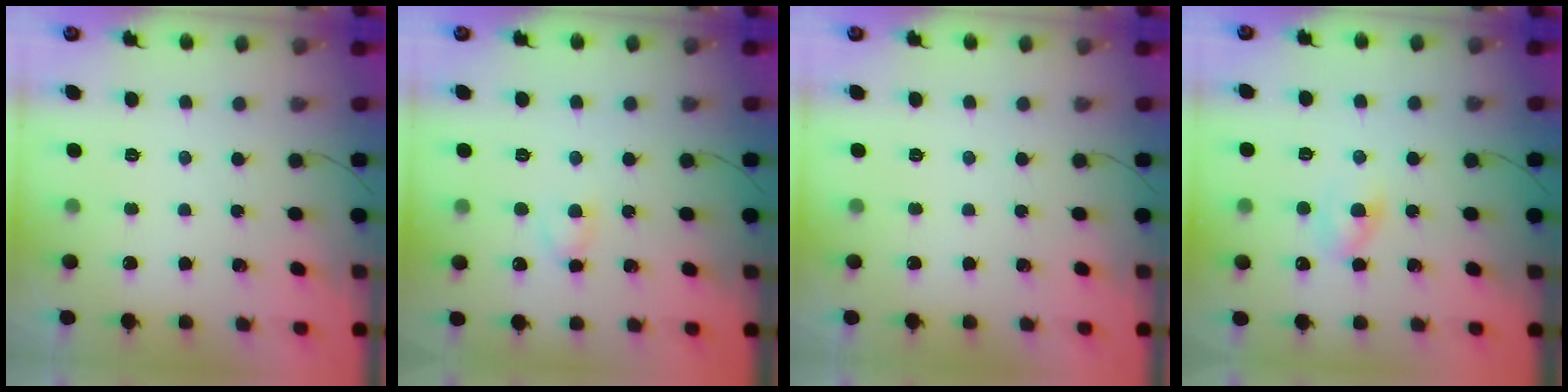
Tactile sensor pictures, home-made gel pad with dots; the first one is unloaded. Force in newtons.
{"total": 2.9, "press": 2.7, "slide": 1.0}
{"total": 0.0}
{"total": 2.7, "press": 2.5, "slide": 1.1}